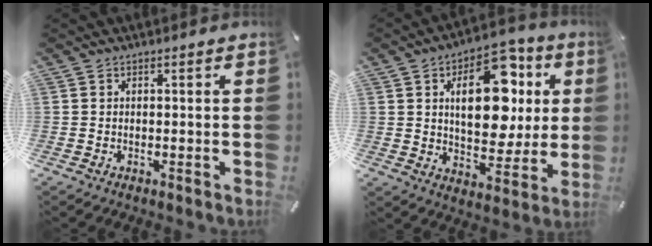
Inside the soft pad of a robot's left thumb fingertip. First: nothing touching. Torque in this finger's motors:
{"motor_torque": [0.83, 0.62, 1.14, -1.02, 0.43]}